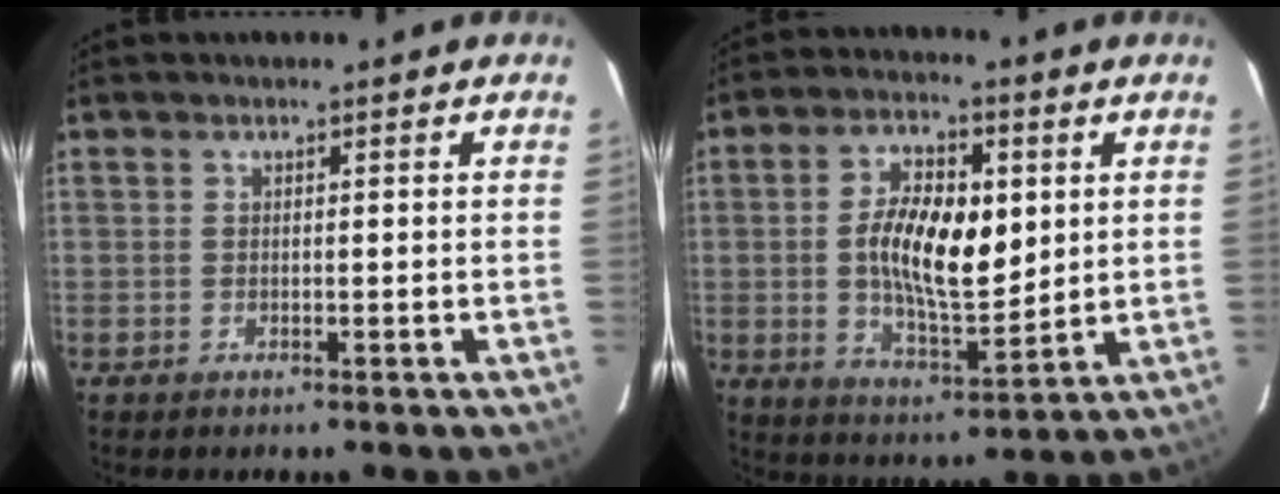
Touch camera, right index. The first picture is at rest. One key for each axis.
{"total": 13.2, "fx": 1.6, "fy": 6.1, "fz": 11.6, "tx": -0.209, "ty": 0.003, "tz": 0.031}